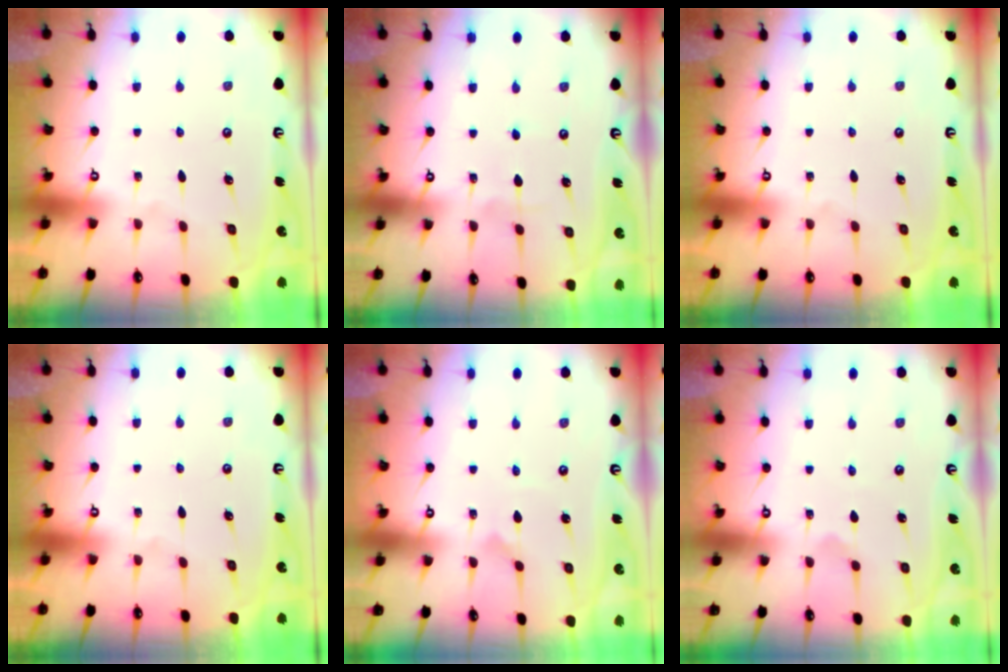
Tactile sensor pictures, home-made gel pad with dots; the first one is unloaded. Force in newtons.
{"total": 2.5, "press": 2.5, "slide": 0.4}
{"total": 0.0}
{"total": 0.0}
{"total": 0.7, "press": 0.7, "slide": 0.0}
{"total": 1.8, "press": 1.8, "slide": 0.2}